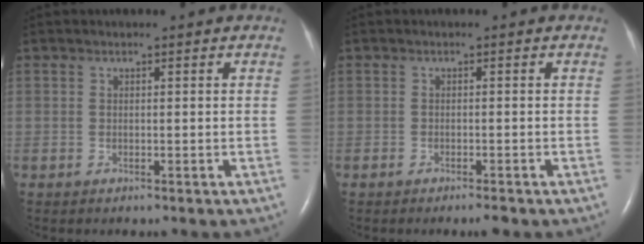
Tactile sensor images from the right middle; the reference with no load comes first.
{"total": 1.5, "force": [-1.3, 0.2, 0.9], "torque": [-0.019, -0.002, -0.019]}